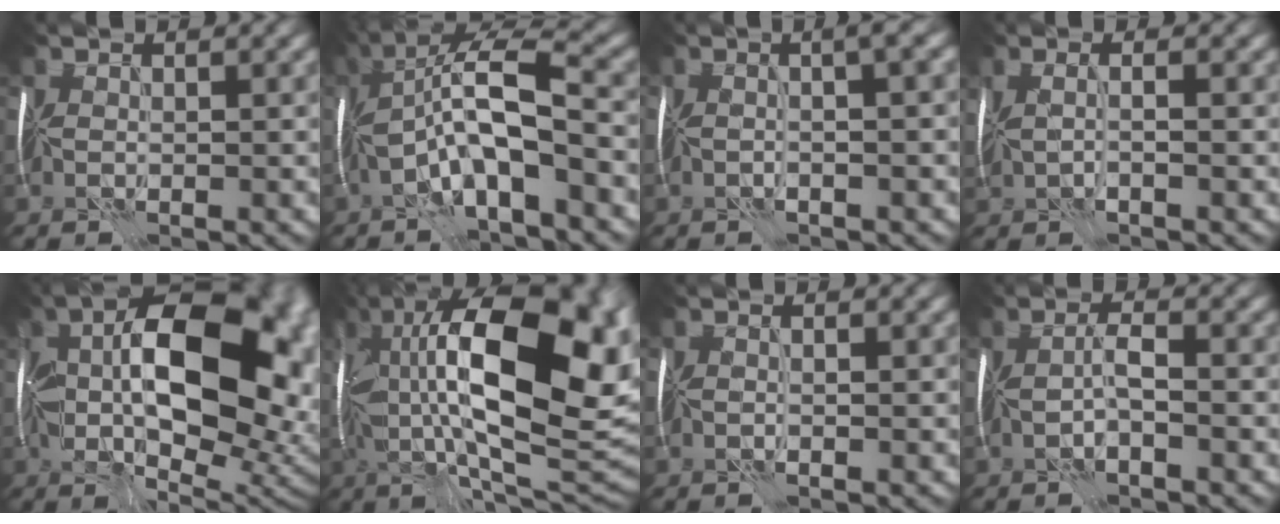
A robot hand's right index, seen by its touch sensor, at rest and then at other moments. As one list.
[{"total": 8.1, "force": [-1.5, 2.4, 7.6], "torque": [-0.145, 0.019, -0.035]}, {"total": 3.1, "force": [0.2, 0.6, 3.0], "torque": [-0.028, 0.010, -0.009]}, {"total": 1.9, "force": [-0.3, 0.5, 1.8], "torque": [-0.032, 0.003, -0.014]}, {"total": 17.0, "force": [1.4, 9.2, 14.2], "torque": [-0.225, 0.000, 0.020]}, {"total": 19.8, "force": [4.0, 8.9, 17.2], "torque": [-0.302, 0.017, 0.078]}, {"total": 0.8, "force": [-0.4, -0.3, -0.6], "torque": [0.006, -0.002, -0.010]}, {"total": 1.4, "force": [-0.9, -0.2, 1.1], "torque": [-0.030, 0.000, -0.017]}]